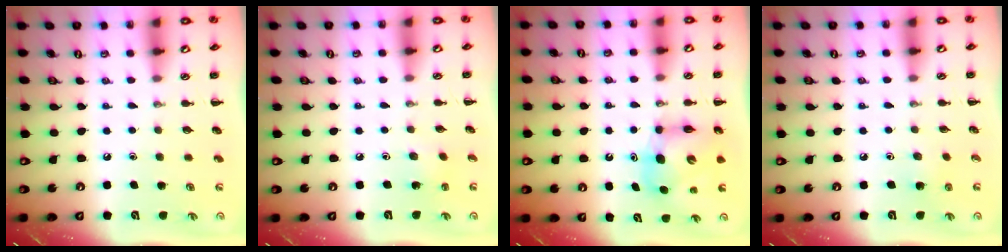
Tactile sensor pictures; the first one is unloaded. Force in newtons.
{"total": 2.0, "press": 1.8, "slide": 0.7}
{"total": 7.1, "press": 7.1, "slide": 0.8}
{"total": 3.1, "press": 2.9, "slide": 1.0}